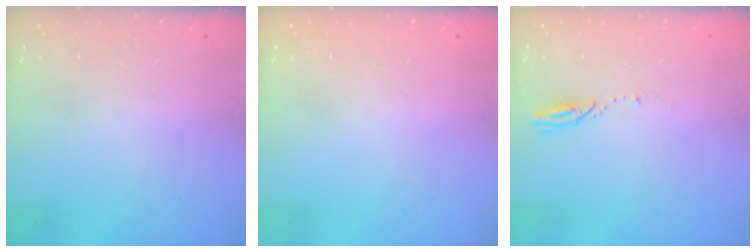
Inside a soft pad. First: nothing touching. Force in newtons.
{"total": 0.0}
{"total": 3.0, "press": 3.0, "slide": 0.1}